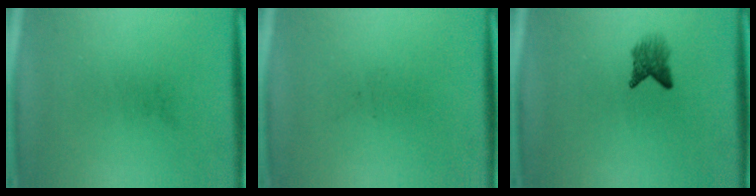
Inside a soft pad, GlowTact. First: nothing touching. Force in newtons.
{"total": 0.0}
{"total": 2.8}